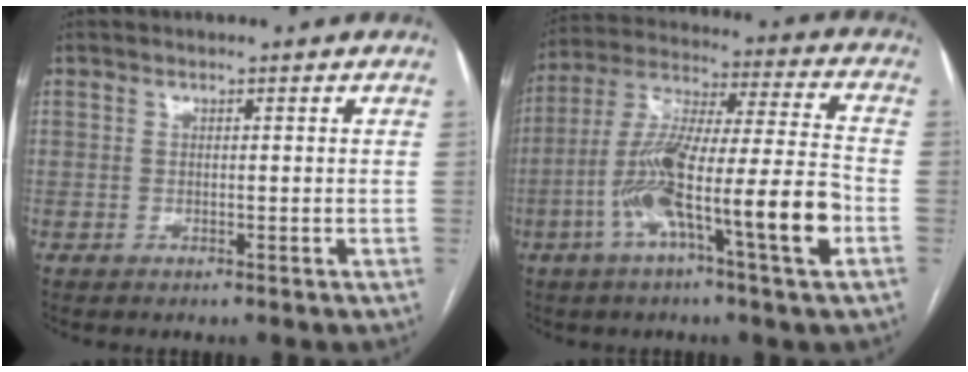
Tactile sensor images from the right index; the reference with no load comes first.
{"total": 18.3, "force": [-6.2, 0.9, 17.2], "torque": [-0.314, 0.004, -0.109]}